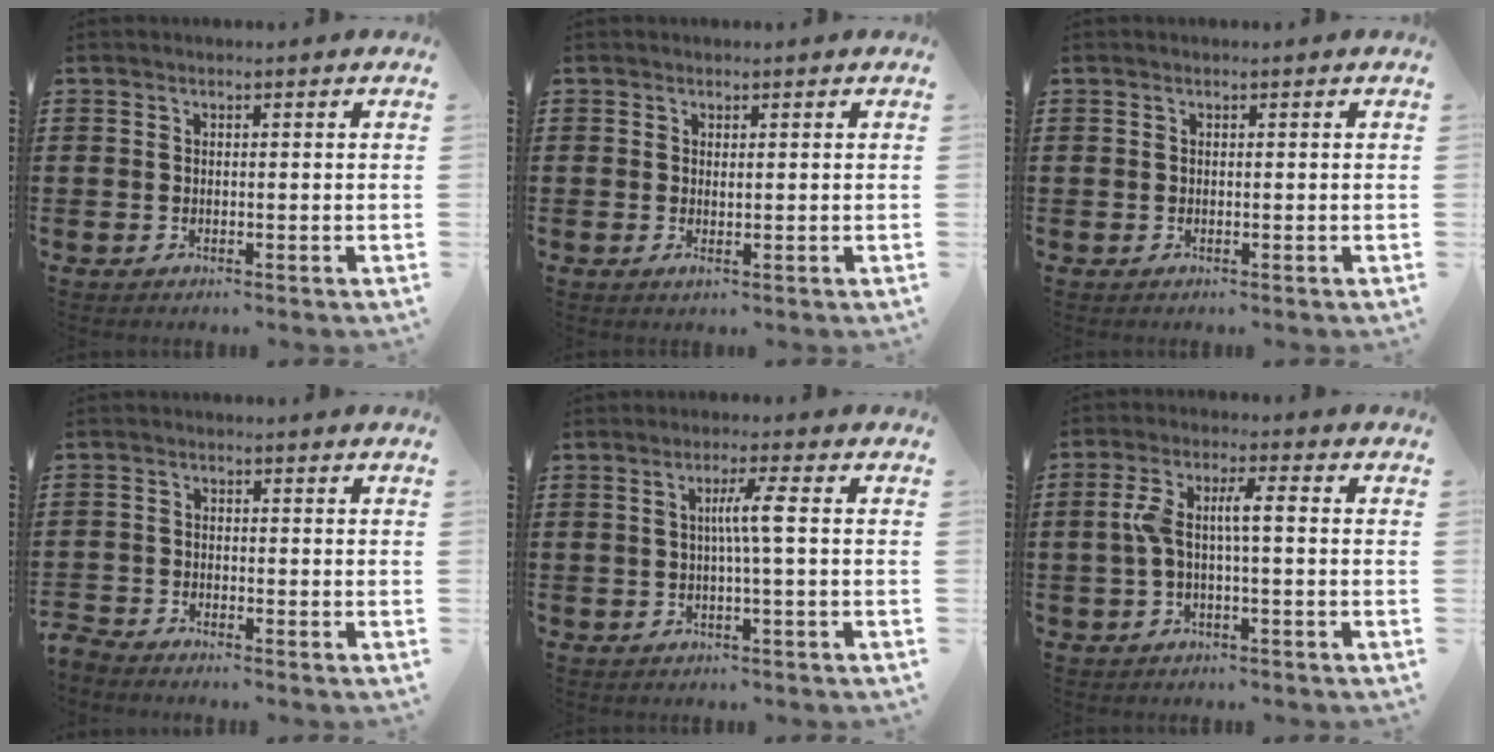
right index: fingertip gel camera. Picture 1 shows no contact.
{"total": 0.6, "force": [0.2, 0.0, 0.5], "torque": [-0.012, -0.001, 0.005]}
{"total": 0.0}
{"total": 2.3, "force": [-2.2, 0.1, -0.1], "torque": [-0.012, -0.001, -0.051]}
{"total": 4.1, "force": [0.0, -0.3, 4.1], "torque": [-0.078, -0.003, -0.007]}
{"total": 5.7, "force": [-0.4, 1.3, 5.5], "torque": [-0.122, -0.002, -0.018]}